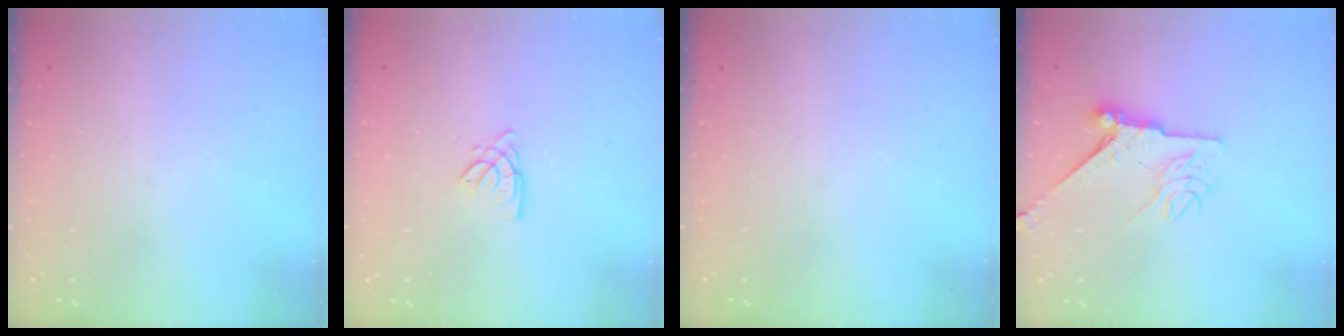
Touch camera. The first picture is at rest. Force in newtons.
{"total": 2.6, "press": 2.6, "slide": 0.1}
{"total": 0.0}
{"total": 8.2, "press": 8.1, "slide": 0.7}